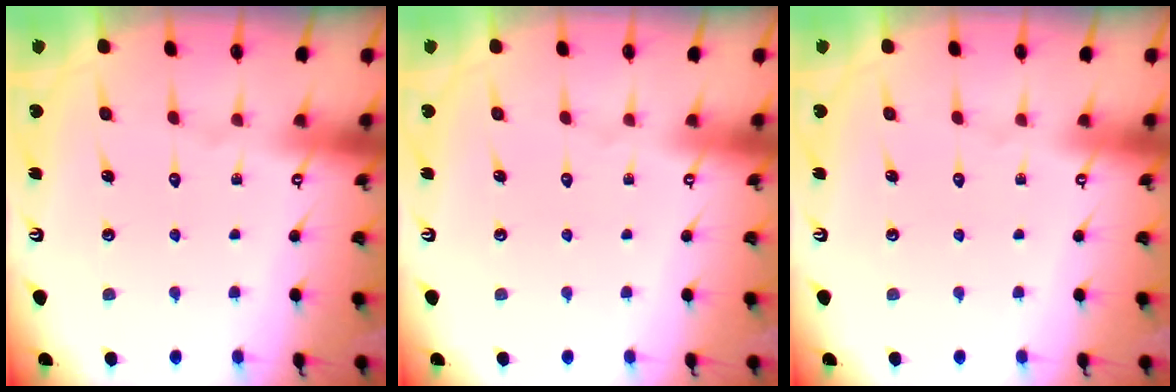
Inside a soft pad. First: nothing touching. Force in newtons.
{"total": 0.0}
{"total": 0.0}